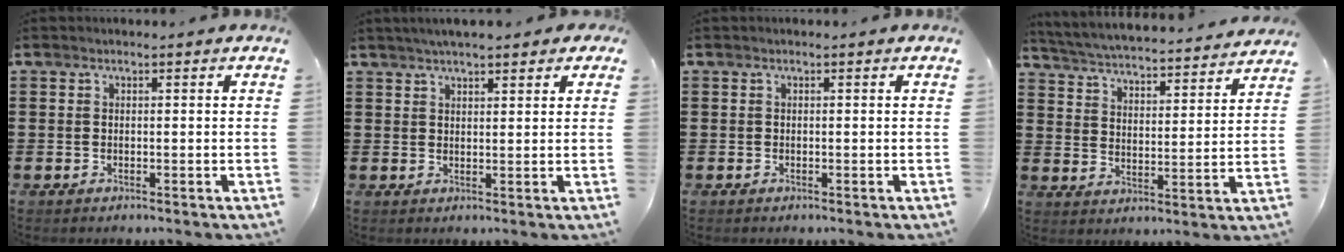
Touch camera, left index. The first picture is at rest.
{"total": 3.2, "force": [2.6, 0.5, 1.7], "torque": [-0.040, 0.004, 0.048]}
{"total": 0.0}
{"total": 3.9, "force": [3.8, -0.6, 0.6], "torque": [-0.033, -0.036, 0.058]}